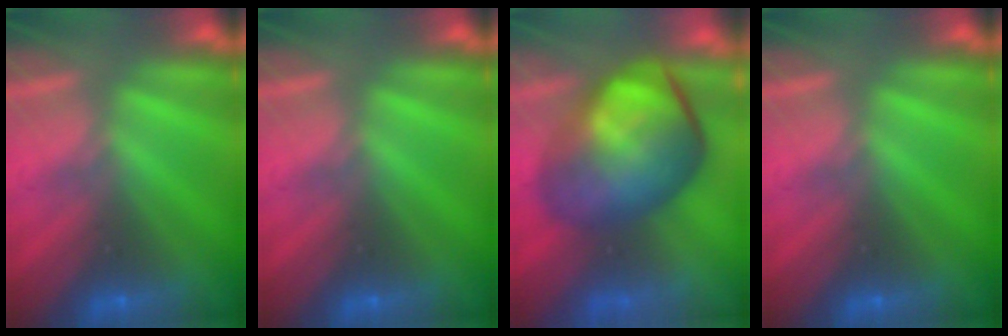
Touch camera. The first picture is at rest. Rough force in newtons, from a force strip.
{"total": 0.0}
{"total": 8.7}
{"total": 0.0}